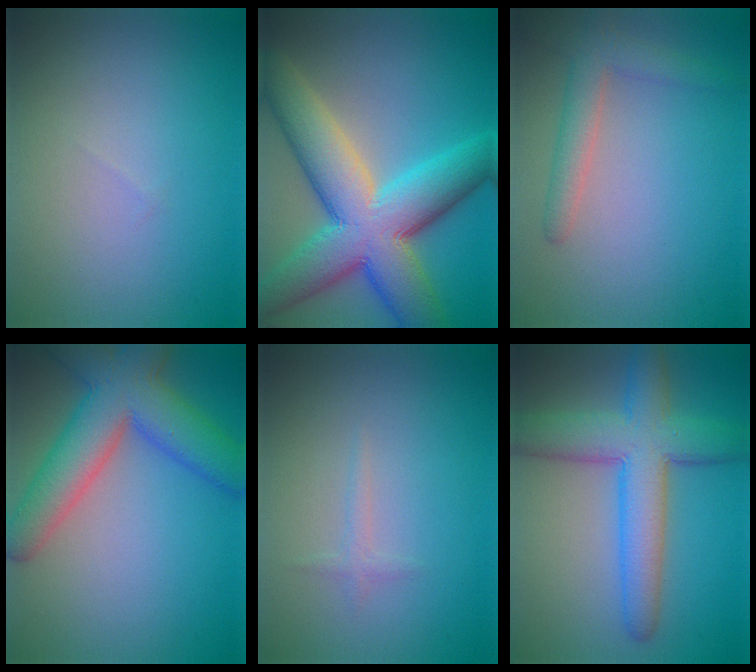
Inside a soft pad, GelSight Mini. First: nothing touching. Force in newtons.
{"total": 12.6, "press": 12.5, "slide": 0.8}
{"total": 3.0, "press": 3.0, "slide": 0.1}
{"total": 8.6, "press": 8.6, "slide": 0.4}
{"total": 0.8, "press": 0.8, "slide": 0.1}
{"total": 7.7, "press": 7.7, "slide": 0.2}